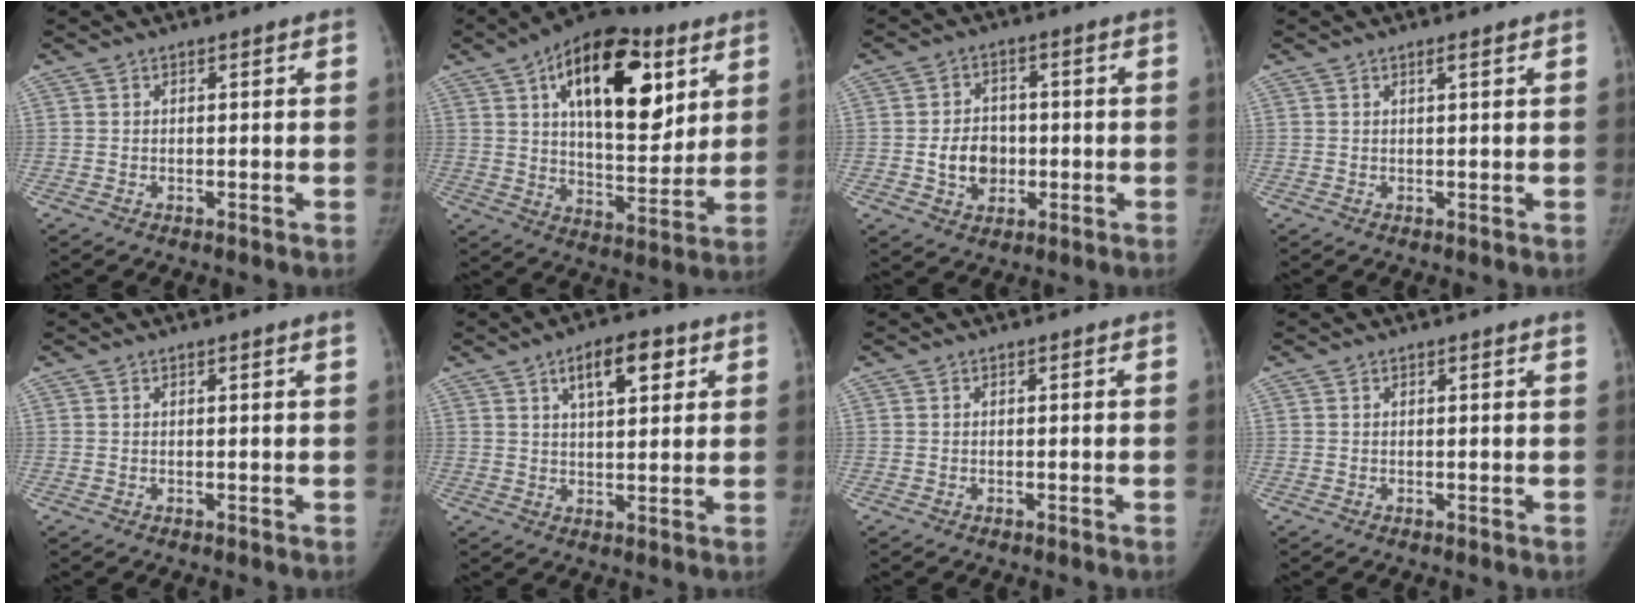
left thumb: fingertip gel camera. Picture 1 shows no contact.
{"total": 24.0, "force": [9.5, 11.9, 18.5], "torque": [-0.243, -0.024, 0.148]}
{"total": 7.4, "force": [-1.1, 6.0, 4.2], "torque": [-0.043, 0.011, -0.017]}
{"total": 1.0, "force": [0.6, 0.0, 0.9], "torque": [-0.016, 0.001, 0.010]}
{"total": 1.1, "force": [0.5, -0.2, 0.9], "torque": [-0.017, 0.000, 0.008]}
{"total": 8.6, "force": [4.0, 3.6, 6.7], "torque": [-0.085, -0.011, 0.061]}
{"total": 0.0}
{"total": 1.0, "force": [0.6, -0.1, 0.8], "torque": [-0.010, 0.004, 0.008]}